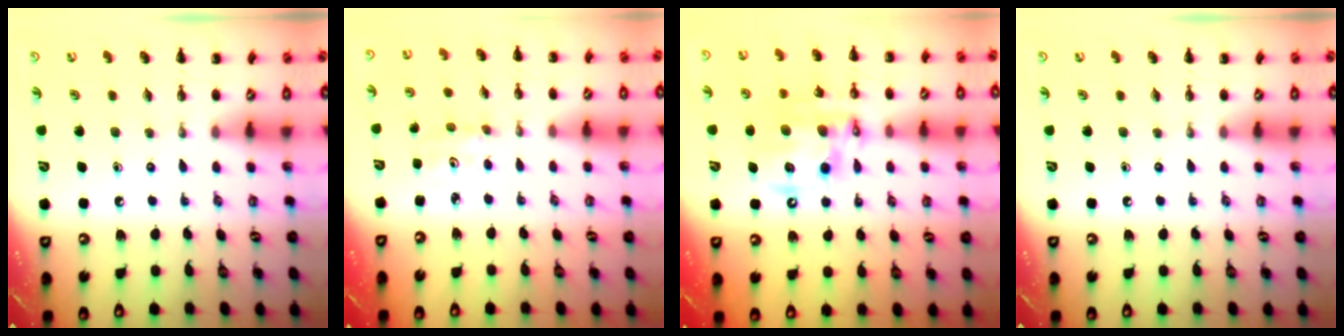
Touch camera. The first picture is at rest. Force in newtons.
{"total": 1.8, "press": 1.7, "slide": 0.6}
{"total": 14.0, "press": 13.5, "slide": 3.5}
{"total": 0.0}